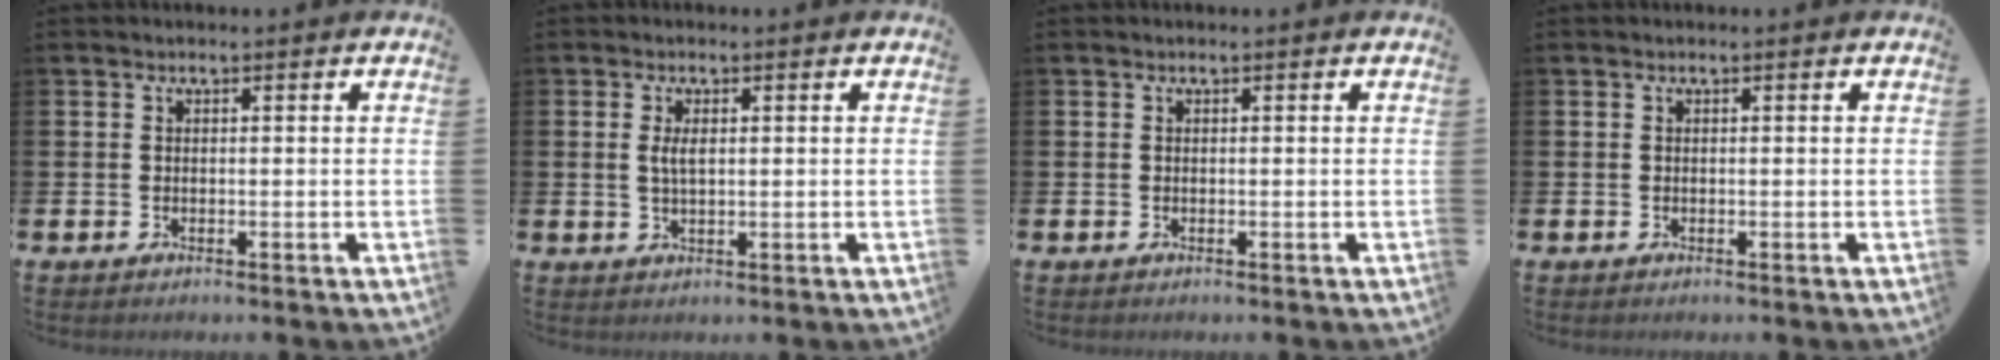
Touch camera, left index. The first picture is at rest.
{"total": 2.4, "force": [0.7, 1.0, 2.1], "torque": [-0.045, 0.005, 0.011]}
{"total": 0.0}
{"total": 0.0}